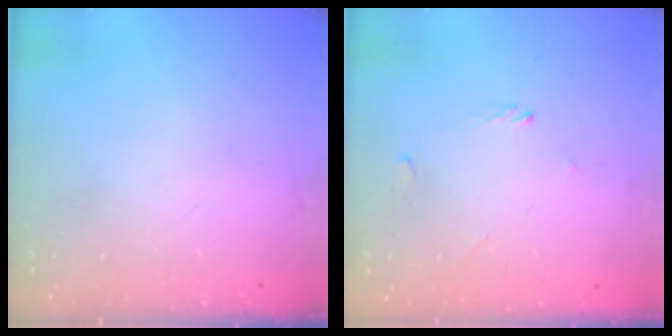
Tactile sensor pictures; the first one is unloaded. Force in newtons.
{"total": 0.6, "press": 0.3, "slide": 0.5}